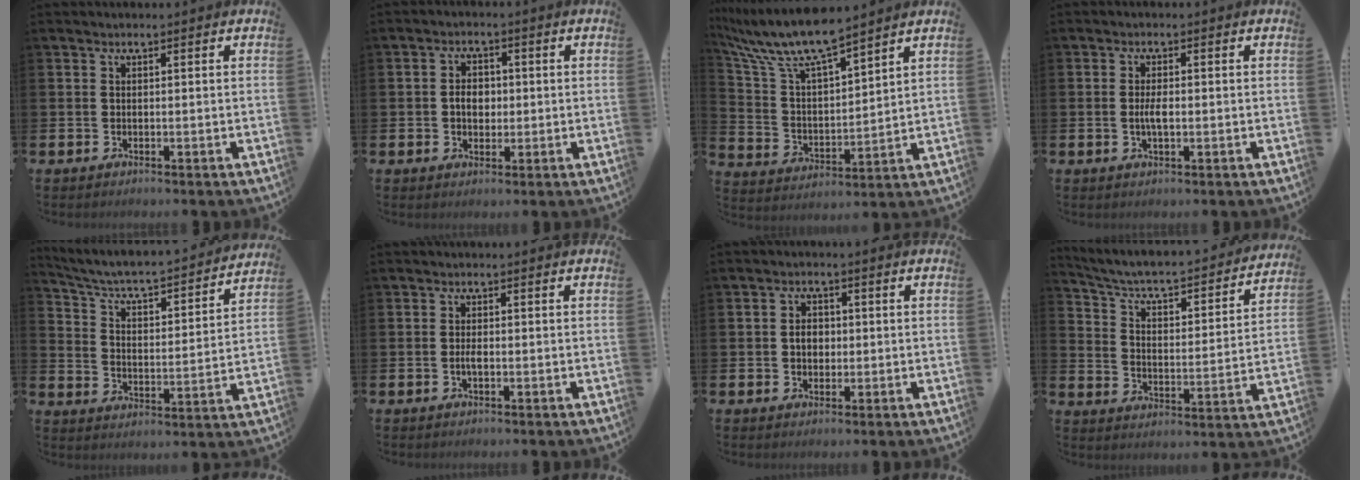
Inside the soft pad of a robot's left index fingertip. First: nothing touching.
{"total": 3.2, "force": [-0.1, 2.4, 2.2], "torque": [-0.028, 0.004, -0.009]}
{"total": 9.2, "force": [8.2, 1.4, 3.9], "torque": [-0.115, -0.044, 0.144]}
{"total": 2.5, "force": [-0.3, 0.9, 2.3], "torque": [-0.043, 0.000, -0.006]}
{"total": 5.4, "force": [4.9, 0.9, 2.0], "torque": [-0.070, -0.046, 0.074]}
{"total": 1.5, "force": [-0.4, 0.5, 1.3], "torque": [-0.023, 0.001, -0.008]}
{"total": 2.7, "force": [-0.1, 2.1, 1.7], "torque": [-0.018, 0.003, -0.008]}
{"total": 5.4, "force": [4.8, 1.3, 2.3], "torque": [-0.074, -0.041, 0.072]}